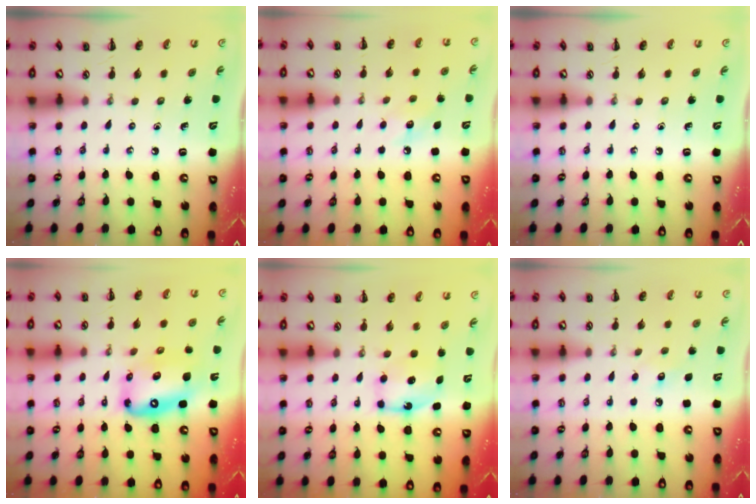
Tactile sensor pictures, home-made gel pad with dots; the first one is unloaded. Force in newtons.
{"total": 7.5, "press": 7.3, "slide": 1.6}
{"total": 0.0}
{"total": 12.5, "press": 11.9, "slide": 3.7}
{"total": 5.7, "press": 5.5, "slide": 1.7}
{"total": 5.5, "press": 5.3, "slide": 1.3}